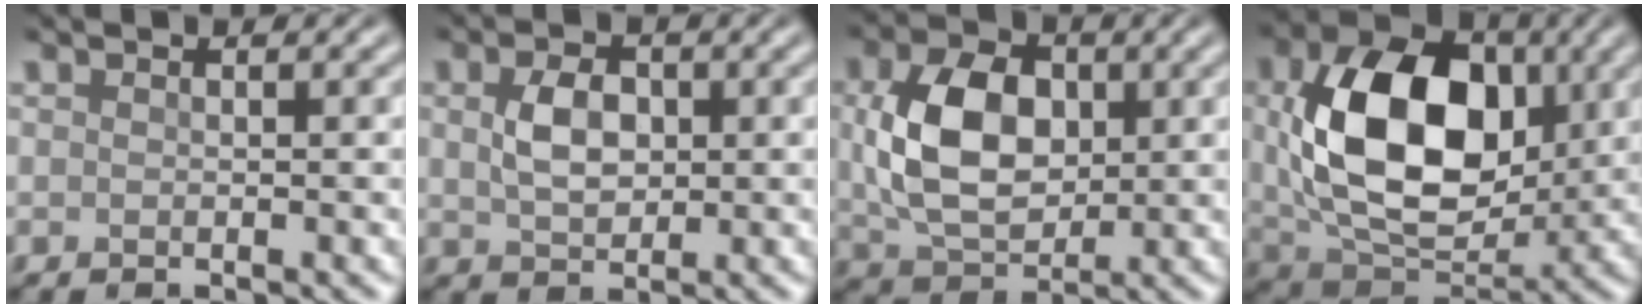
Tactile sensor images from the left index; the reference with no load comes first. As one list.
[{"total": 3.5, "force": [0.6, 2.4, 2.6], "torque": [-0.057, 0.003, 0.011]}, {"total": 7.8, "force": [0.8, 5.3, 5.6], "torque": [-0.116, 0.003, 0.018]}, {"total": 12.6, "force": [1.5, 8.3, 9.3], "torque": [-0.172, 0.002, 0.032]}]